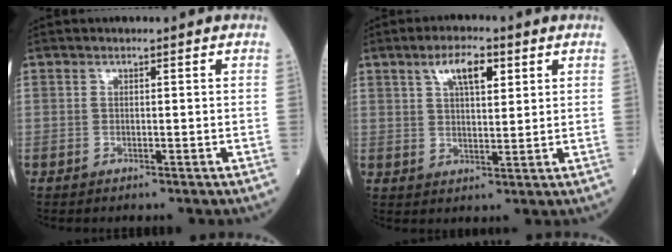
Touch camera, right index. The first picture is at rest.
{"total": 6.2, "force": [3.1, 2.0, 5.0], "torque": [-0.089, 0.008, 0.052]}